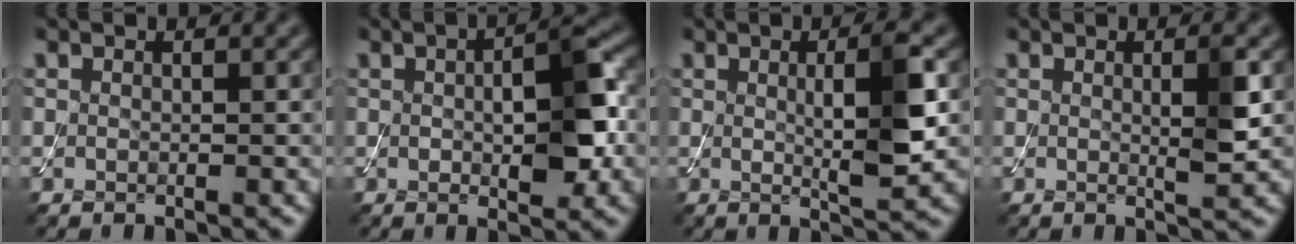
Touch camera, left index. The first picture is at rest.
{"total": 6.2, "force": [0.2, 2.5, 5.7], "torque": [-0.090, 0.002, 0.003]}
{"total": 5.3, "force": [0.6, 0.9, 5.2], "torque": [-0.084, 0.000, 0.009]}
{"total": 2.5, "force": [0.4, 0.3, 2.4], "torque": [-0.037, -0.005, 0.004]}